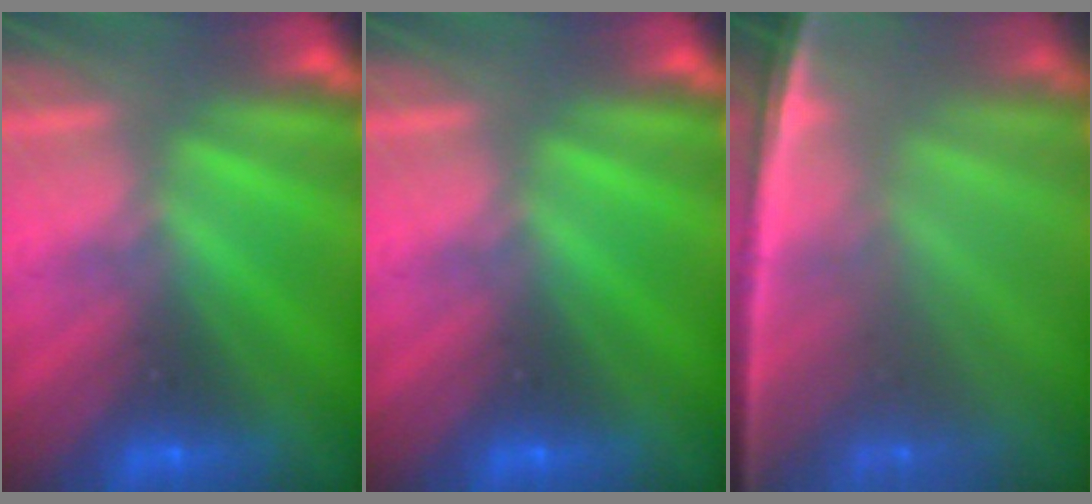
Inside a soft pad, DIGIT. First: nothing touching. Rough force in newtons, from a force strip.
{"total": 0.0}
{"total": 7.2}